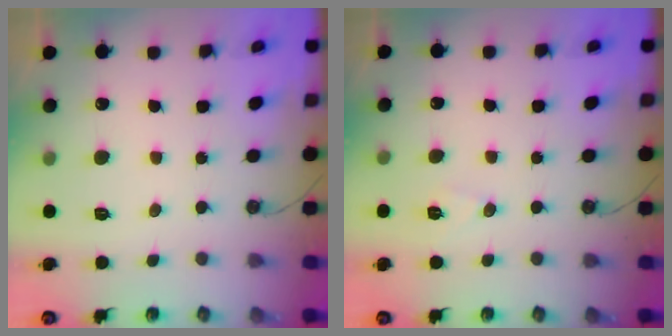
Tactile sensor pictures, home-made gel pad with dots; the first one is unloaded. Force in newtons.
{"total": 6.3, "press": 4.4, "slide": 4.5}